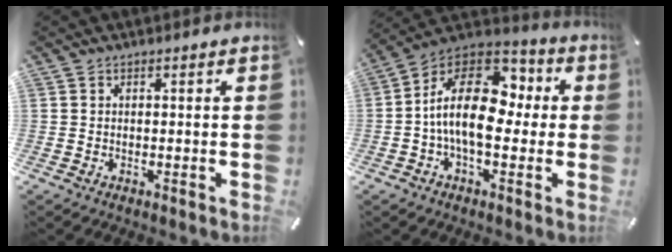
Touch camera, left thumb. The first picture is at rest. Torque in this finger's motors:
{"motor_torque": [2.41, 2.60, 1.53, 0.98, 0.22]}